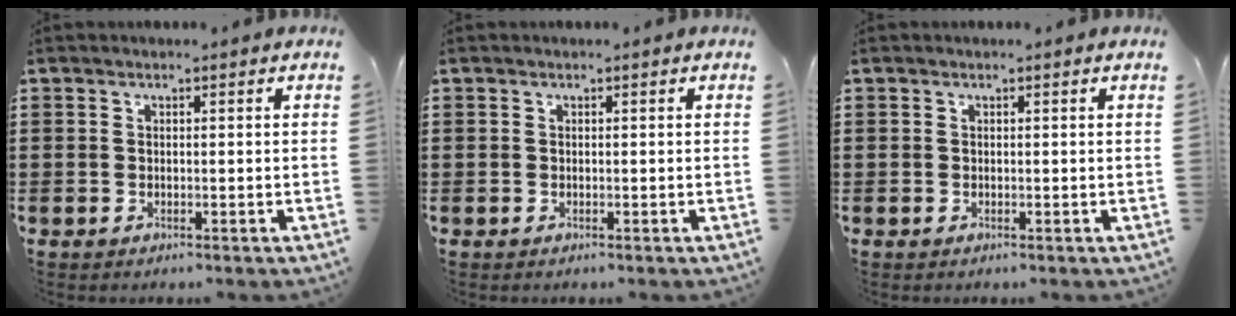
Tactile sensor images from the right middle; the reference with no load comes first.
{"total": 0.0}
{"total": 0.0}